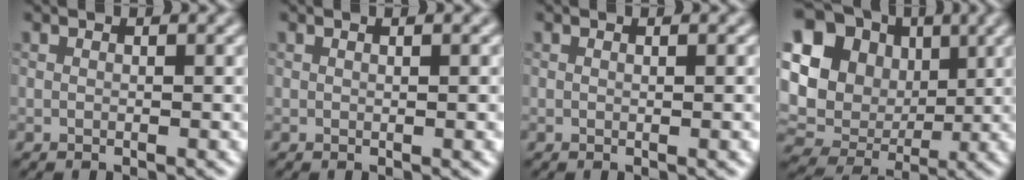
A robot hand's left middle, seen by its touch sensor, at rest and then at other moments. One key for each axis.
{"total": 1.7, "fx": 0.5, "fy": 0.8, "fz": 1.5, "tx": -0.006, "ty": 0.008, "tz": -0.008}
{"total": 1.6, "fx": 0.3, "fy": 0.6, "fz": 1.4, "tx": -0.009, "ty": 0.007, "tz": -0.006}
{"total": 14.4, "fx": 3.5, "fy": 12.0, "fz": 7.2, "tx": -0.175, "ty": 0.041, "tz": 0.066}